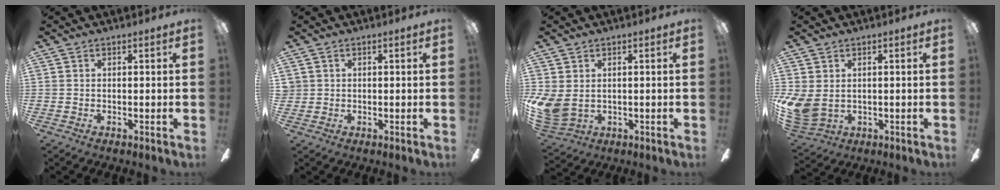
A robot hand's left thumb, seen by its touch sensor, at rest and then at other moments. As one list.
[{"total": 1.1, "force": [0.4, 1.0, 0.0], "torque": [-0.002, 0.002, 0.008]}, {"total": 6.5, "force": [1.6, 5.0, 3.8], "torque": [-0.090, -0.011, 0.035]}, {"total": 7.0, "force": [1.4, 5.4, 4.2], "torque": [-0.102, -0.013, 0.031]}]